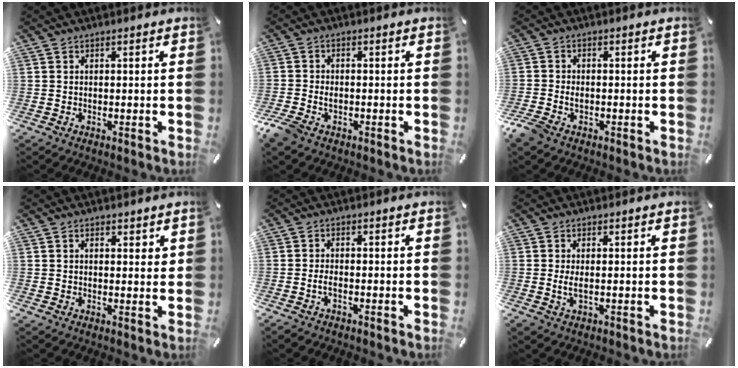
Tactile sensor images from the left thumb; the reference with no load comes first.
{"total": 3.3, "force": [-1.6, 2.2, 1.8], "torque": [-0.042, 0.004, -0.031]}
{"total": 2.9, "force": [-1.4, 2.0, 1.7], "torque": [-0.041, 0.002, -0.028]}
{"total": 1.9, "force": [1.1, 1.0, 1.2], "torque": [-0.015, -0.001, 0.018]}
{"total": 1.9, "force": [-0.9, 0.7, 1.5], "torque": [-0.027, 0.004, -0.017]}
{"total": 2.6, "force": [0.1, 0.8, 2.4], "torque": [-0.052, -0.003, -0.002]}